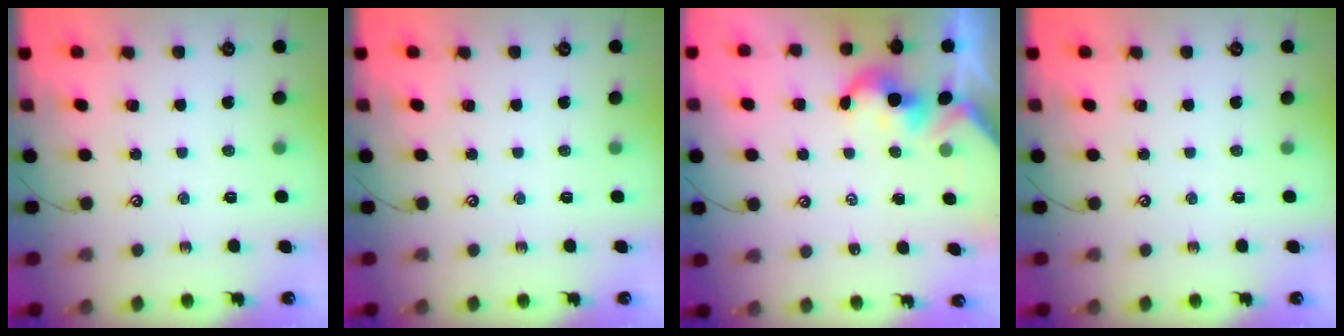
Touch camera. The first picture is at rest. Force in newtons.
{"total": 0.0}
{"total": 2.1, "press": 2.1, "slide": 0.2}
{"total": 0.0}